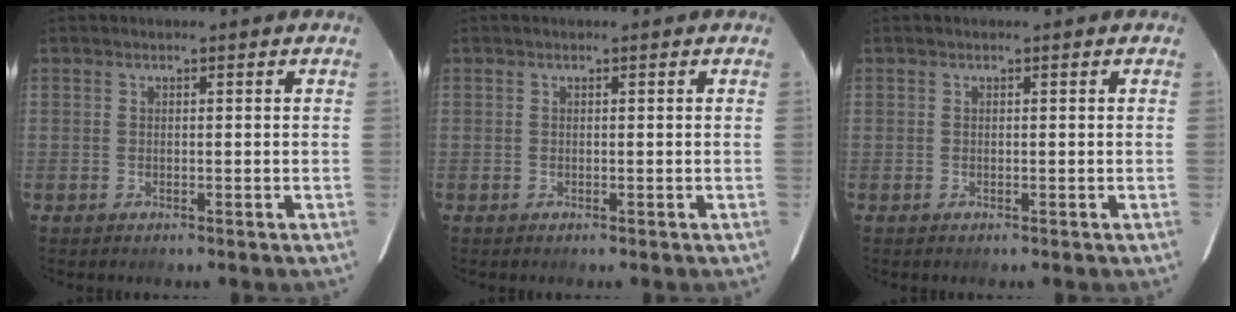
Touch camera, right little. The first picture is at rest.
{"total": 0.0}
{"total": 0.0}